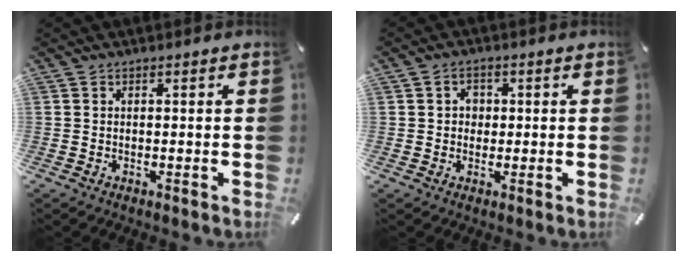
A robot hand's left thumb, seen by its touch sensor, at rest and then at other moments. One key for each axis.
{"total": 3.2, "fx": 0.3, "fy": 2.9, "fz": 1.4, "tx": -0.015, "ty": 0.002, "tz": -0.001}